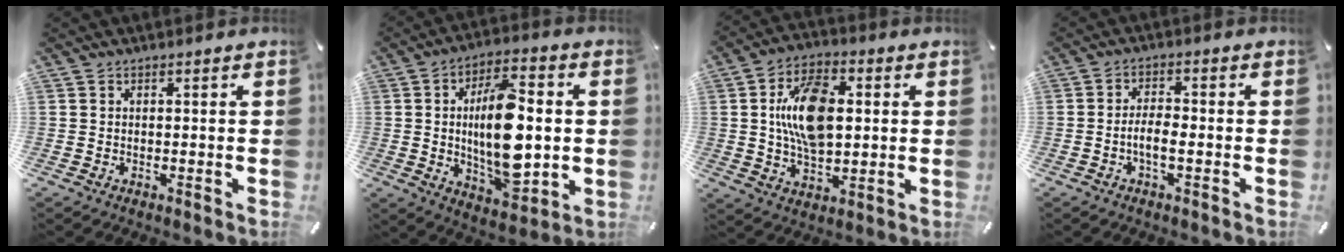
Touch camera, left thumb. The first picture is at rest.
{"total": 17.7, "force": [0.2, 9.0, 15.3], "torque": [-0.267, -0.011, -0.001]}
{"total": 15.1, "force": [2.0, 9.0, 11.9], "torque": [-0.229, 0.005, 0.031]}
{"total": 4.4, "force": [-1.5, 1.5, 3.9], "torque": [-0.081, 0.004, -0.031]}